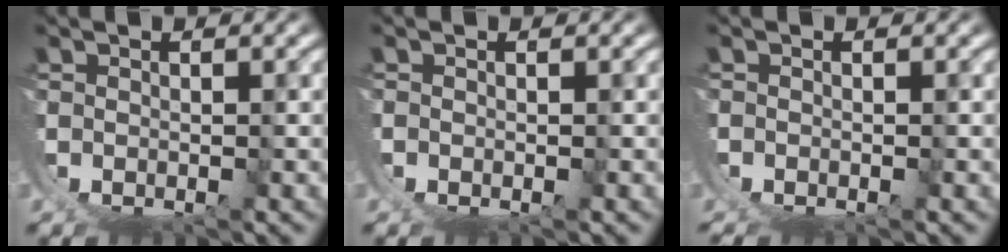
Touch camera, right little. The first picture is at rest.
{"total": 0.0}
{"total": 1.5, "force": [-1.2, 0.8, 0.0], "torque": [-0.003, -0.005, -0.019]}